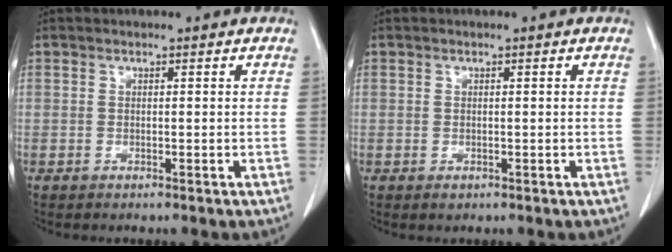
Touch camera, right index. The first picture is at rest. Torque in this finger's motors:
{"motor_torque": [-0.04, 0.00, 0.00, -0.01]}